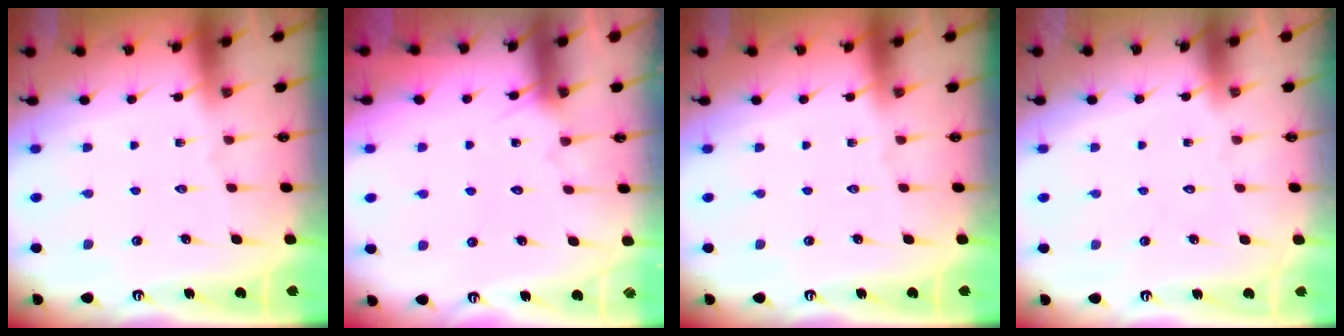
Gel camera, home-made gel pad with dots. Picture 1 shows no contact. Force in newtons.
{"total": 5.5, "press": 5.5, "slide": 0.4}
{"total": 0.0}
{"total": 1.8, "press": 1.7, "slide": 0.1}